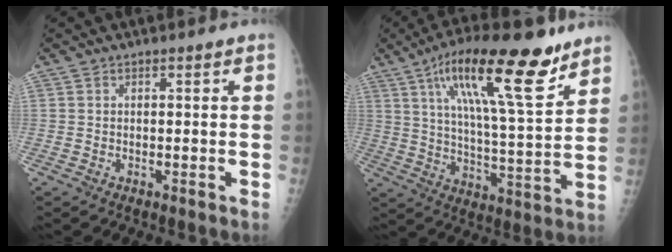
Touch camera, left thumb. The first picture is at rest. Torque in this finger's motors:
{"motor_torque": [0.55, 0.71, 1.79, -0.97, 0.47]}